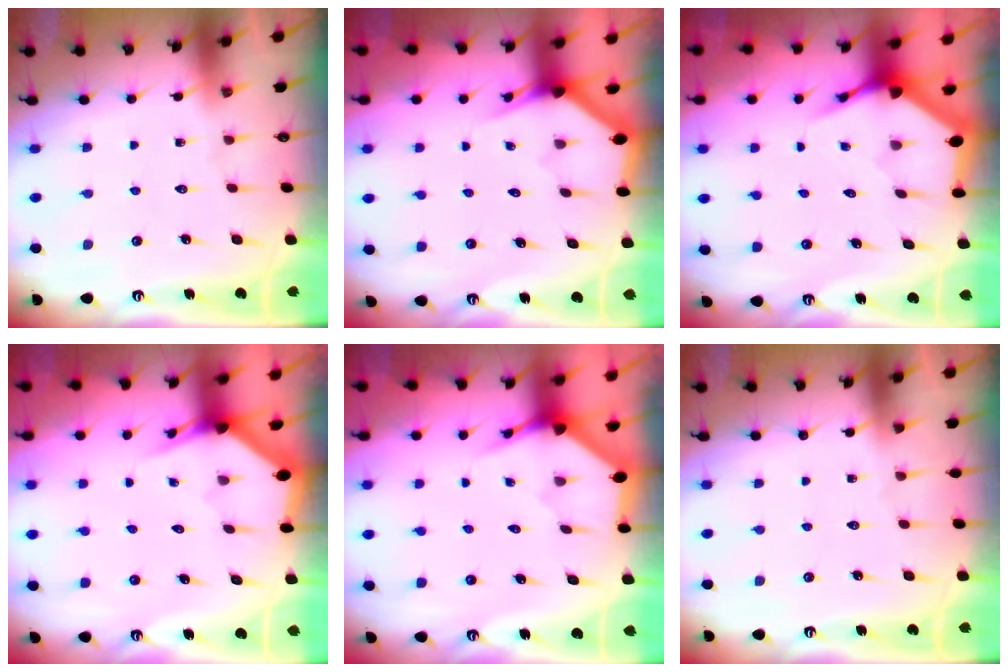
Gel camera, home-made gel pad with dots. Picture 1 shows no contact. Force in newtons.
{"total": 3.0, "press": 3.0, "slide": 0.1}
{"total": 3.9, "press": 3.9, "slide": 0.5}
{"total": 2.9, "press": 2.9, "slide": 0.1}
{"total": 3.6, "press": 3.6, "slide": 0.1}
{"total": 0.0}